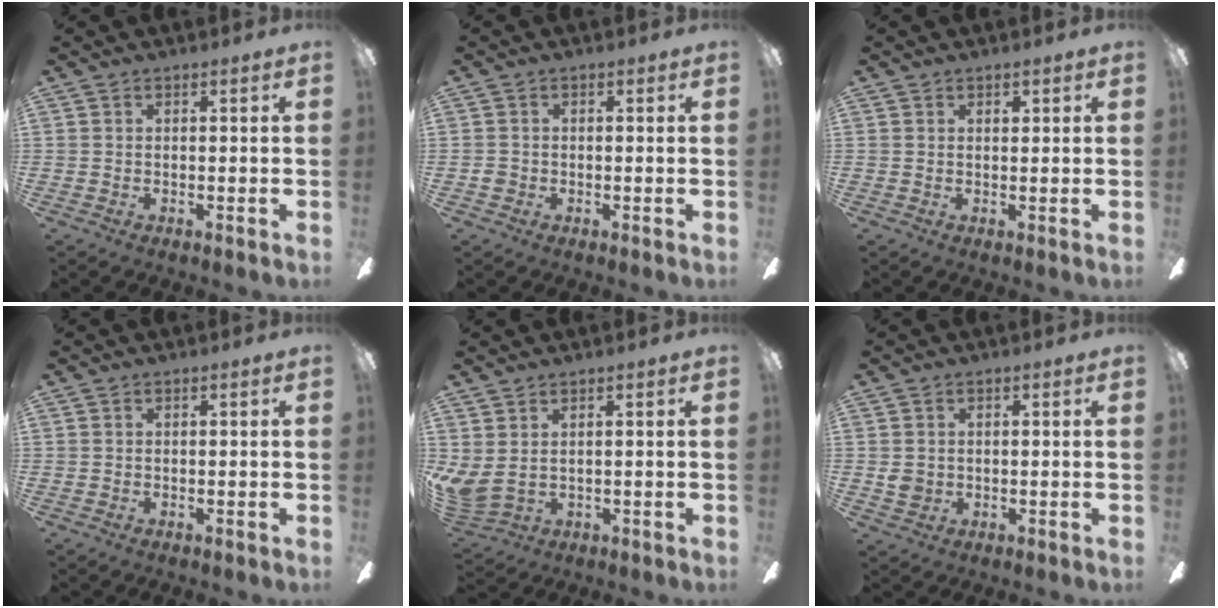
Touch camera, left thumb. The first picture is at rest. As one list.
[{"total": 1.4, "force": [-0.5, 1.2, 0.3], "torque": [-0.004, 0.003, -0.010]}, {"total": 1.5, "force": [1.1, 0.9, 0.5], "torque": [0.005, -0.006, 0.018]}, {"total": 0.0}, {"total": 4.0, "force": [2.2, 2.5, 2.3], "torque": [-0.069, -0.017, 0.042]}, {"total": 2.6, "force": [0.3, 2.3, 1.1], "torque": [-0.014, 0.001, 0.007]}]